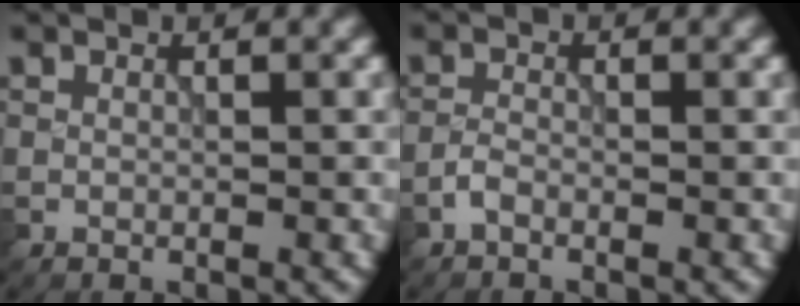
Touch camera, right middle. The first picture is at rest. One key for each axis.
{"total": 1.0, "fx": -0.7, "fy": 0.4, "fz": 0.6, "tx": -0.014, "ty": 0.003, "tz": -0.020}